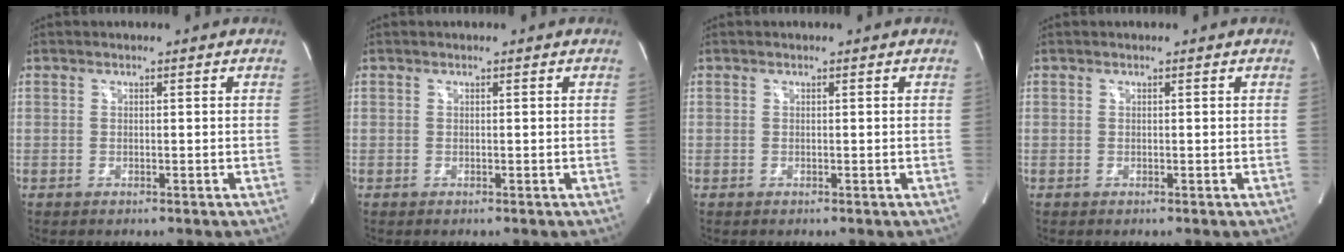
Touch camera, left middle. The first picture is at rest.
{"total": 0.0}
{"total": 0.0}
{"total": 0.0}